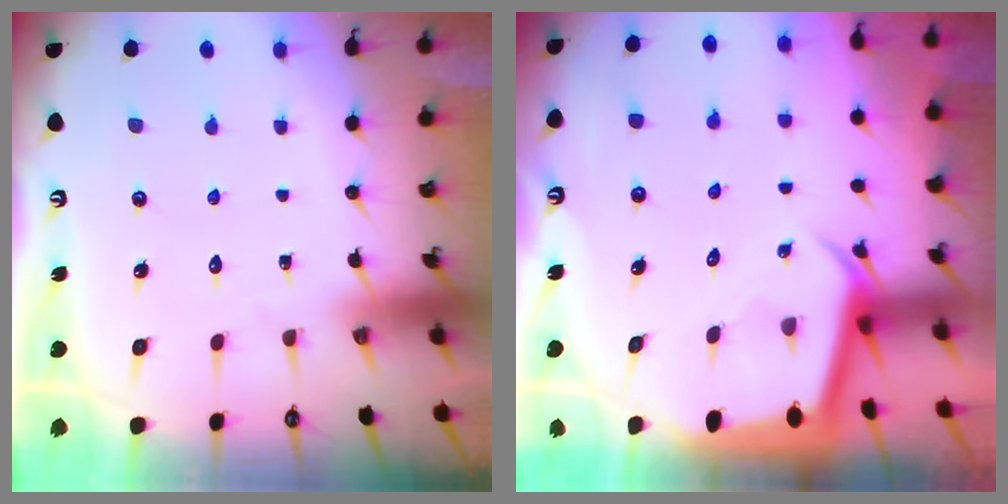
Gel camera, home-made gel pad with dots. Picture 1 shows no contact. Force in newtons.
{"total": 2.8, "press": 2.8, "slide": 0.3}